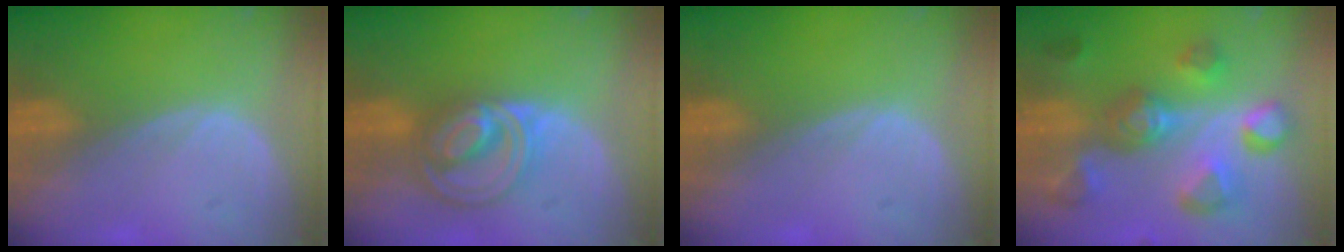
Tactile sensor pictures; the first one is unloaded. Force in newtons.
{"total": 8.8, "press": 7.4, "slide": 4.6}
{"total": 0.0}
{"total": 10.0, "press": 9.8, "slide": 2.1}